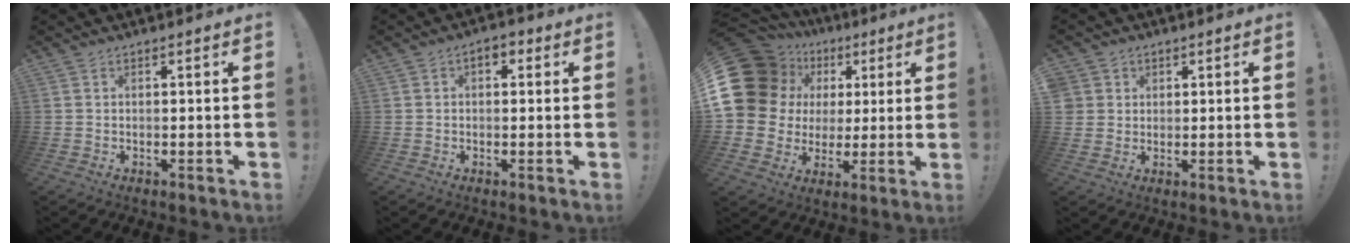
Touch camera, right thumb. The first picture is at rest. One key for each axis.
{"total": 3.3, "fx": 0.3, "fy": 2.2, "fz": 2.4, "tx": -0.031, "ty": 0.008, "tz": 0.003}
{"total": 19.3, "fx": 5.4, "fy": 15.8, "fz": 9.7, "tx": -0.176, "ty": -0.024, "tz": 0.128}
{"total": 3.6, "fx": 1.4, "fy": 3.3, "fz": 0.3, "tx": -0.004, "ty": -0.005, "tz": 0.028}